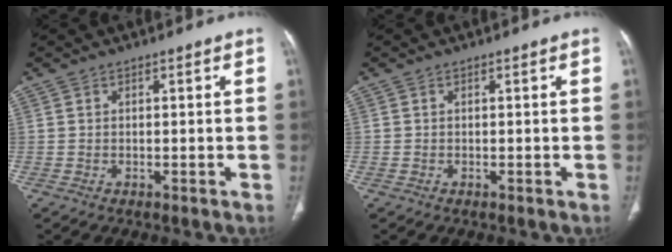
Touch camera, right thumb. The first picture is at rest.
{"total": 0.0}